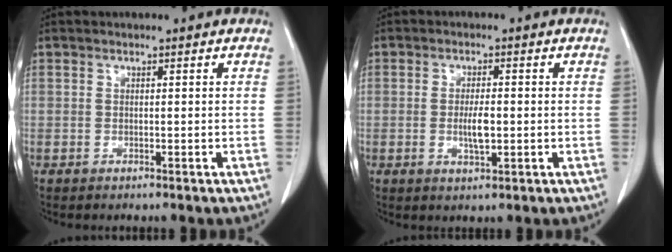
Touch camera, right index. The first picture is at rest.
{"total": 3.7, "force": [-0.5, 1.0, 3.6], "torque": [-0.069, -0.003, -0.006]}